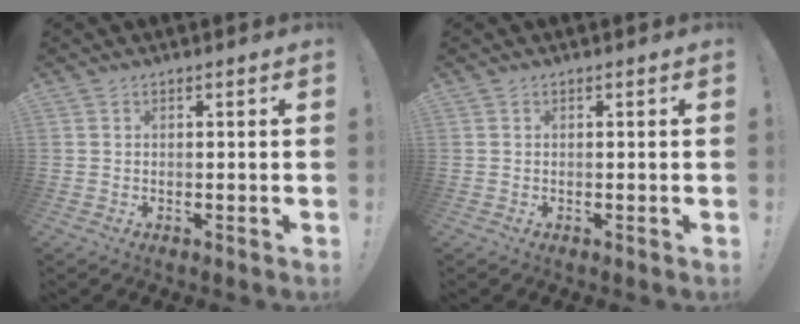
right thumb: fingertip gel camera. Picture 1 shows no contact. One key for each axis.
{"total": 0.0}